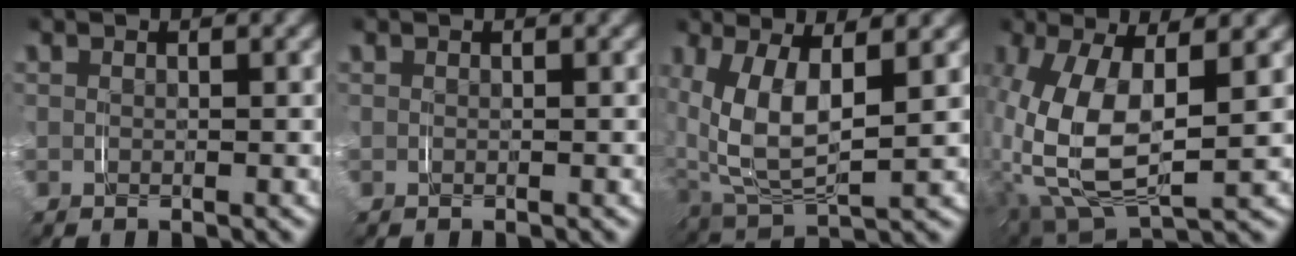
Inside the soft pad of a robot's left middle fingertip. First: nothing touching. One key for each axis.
{"total": 0.0}
{"total": 7.2, "fx": 0.7, "fy": 4.3, "fz": 5.8, "tx": -0.143, "ty": -0.016, "tz": 0.021}
{"total": 10.2, "fx": -0.8, "fy": 6.1, "fz": 8.1, "tx": -0.216, "ty": -0.042, "tz": 0.011}